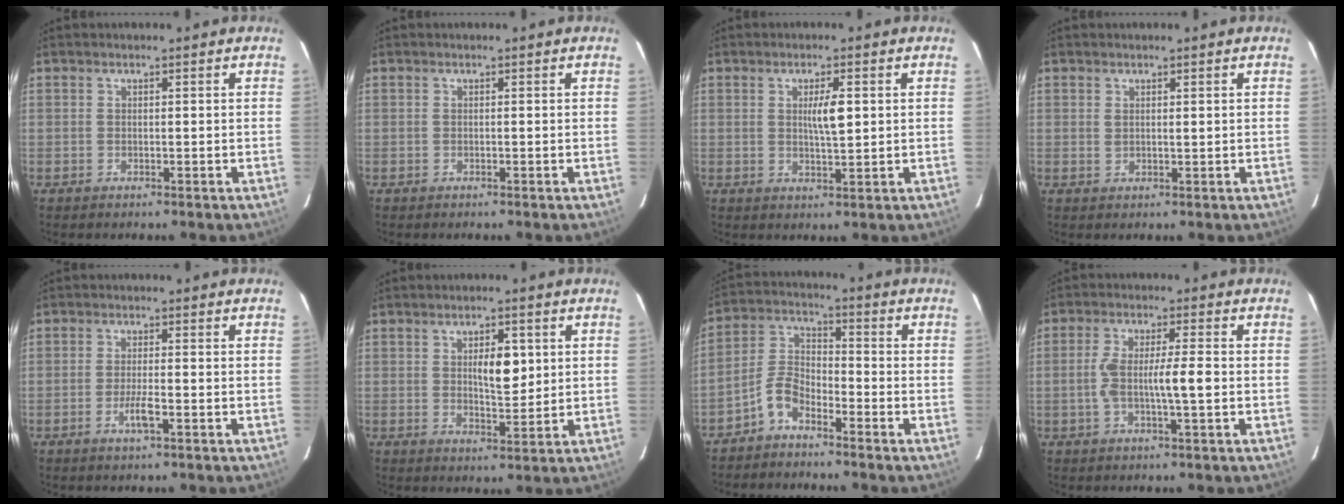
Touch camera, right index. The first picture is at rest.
{"total": 0.0}
{"total": 4.0, "force": [0.9, 0.6, 3.8], "torque": [-0.064, -0.002, 0.015]}
{"total": 1.2, "force": [0.6, 0.6, 1.0], "torque": [-0.022, 0.001, 0.014]}
{"total": 2.9, "force": [-1.2, 0.2, 2.7], "torque": [-0.052, -0.003, -0.024]}
{"total": 5.5, "force": [1.4, 2.0, 4.9], "torque": [-0.076, -0.001, 0.024]}
{"total": 5.5, "force": [-3.9, 2.5, 2.9], "torque": [-0.068, 0.008, -0.086]}
{"total": 6.6, "force": [-0.9, 0.7, 6.5], "torque": [-0.127, 0.008, -0.016]}